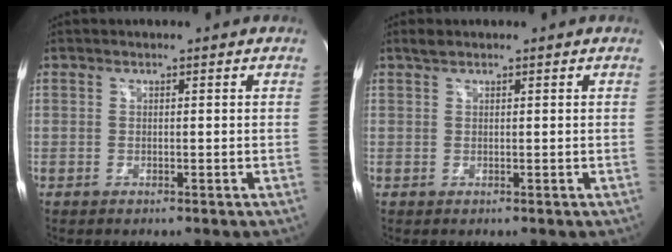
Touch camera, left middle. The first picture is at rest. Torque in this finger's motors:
{"motor_torque": [0.18, -0.04, -0.13, 0.00]}